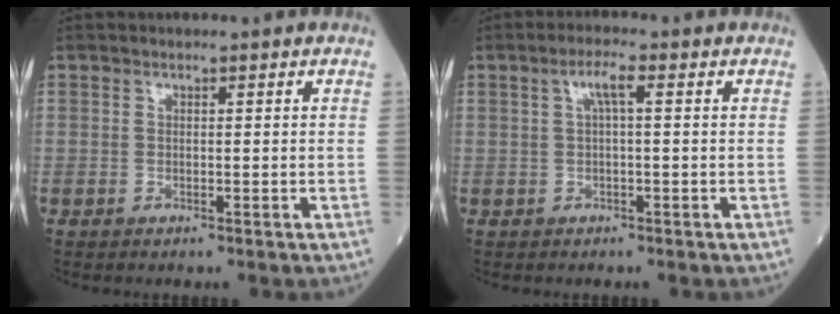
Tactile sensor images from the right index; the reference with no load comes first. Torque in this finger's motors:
{"motor_torque": [0.30, 0.13, 0.12, 0.06]}